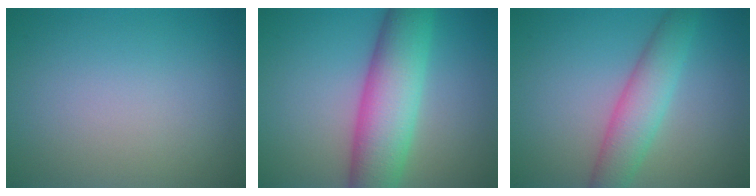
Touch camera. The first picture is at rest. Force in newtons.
{"total": 8.4, "press": 8.4, "slide": 0.2}
{"total": 4.4, "press": 4.4, "slide": 0.1}